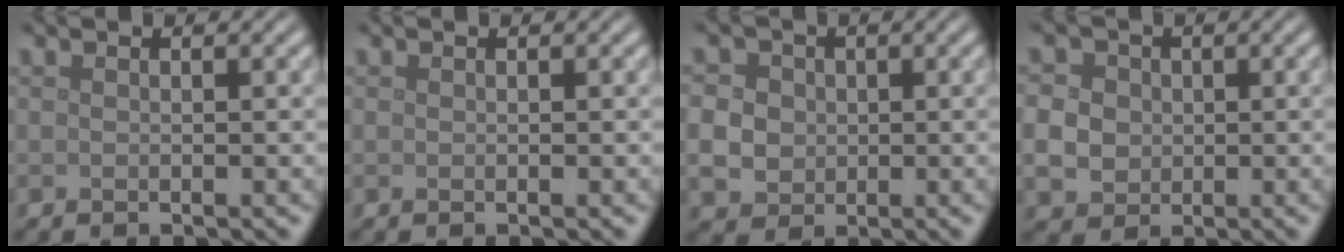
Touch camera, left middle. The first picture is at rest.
{"total": 0.0}
{"total": 5.6, "force": [0.4, 5.0, 2.4], "torque": [-0.049, 0.023, -0.002]}
{"total": 4.9, "force": [0.2, 4.4, 2.2], "torque": [-0.047, 0.017, -0.003]}